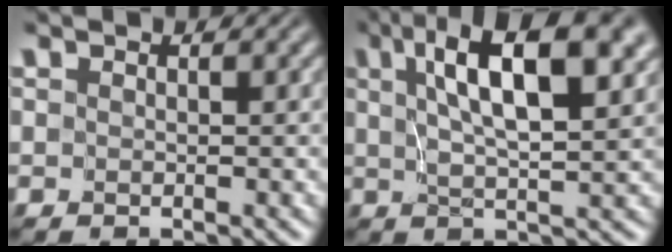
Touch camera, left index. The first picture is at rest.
{"total": 10.4, "force": [4.0, 3.4, 9.0], "torque": [-0.135, 0.011, 0.060]}